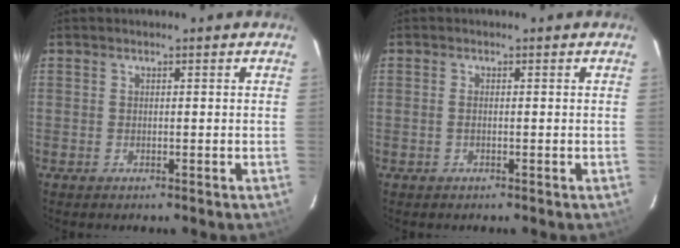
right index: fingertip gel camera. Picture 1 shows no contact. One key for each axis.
{"total": 0.7, "fx": -0.1, "fy": 0.3, "fz": 0.7, "tx": -0.017, "ty": 0.000, "tz": -0.003}